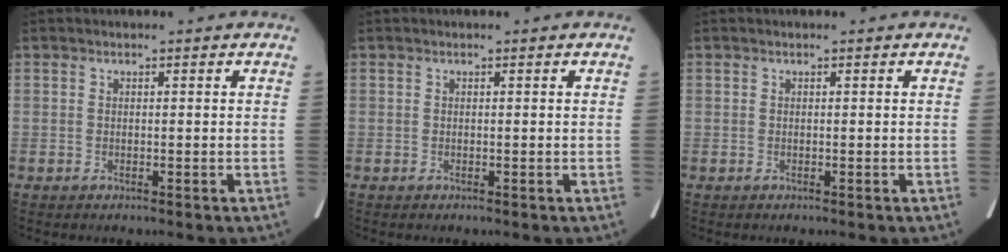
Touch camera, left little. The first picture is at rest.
{"total": 0.0}
{"total": 0.0}